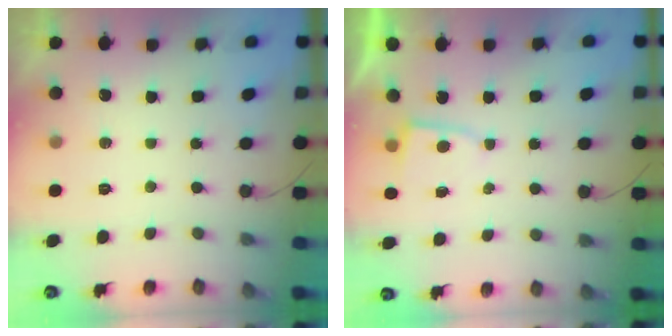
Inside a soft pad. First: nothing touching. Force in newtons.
{"total": 2.1, "press": 2.1, "slide": 0.3}